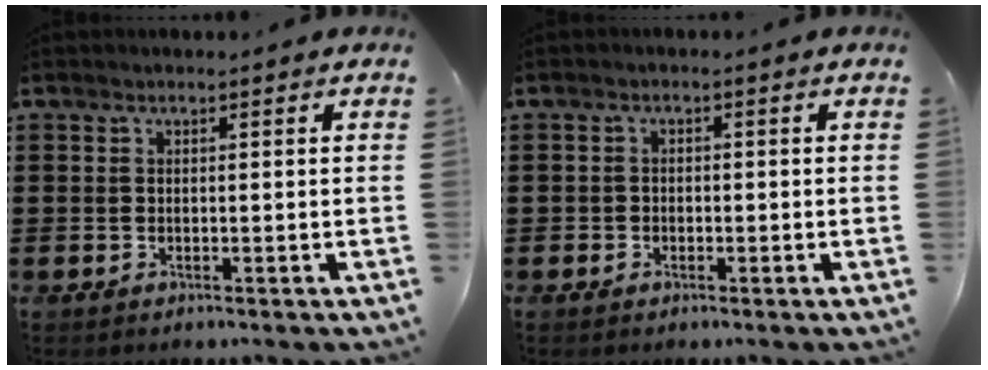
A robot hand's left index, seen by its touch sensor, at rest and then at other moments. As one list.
[{"total": 1.0, "force": [-0.5, 0.9, 0.2], "torque": [-0.007, 0.003, -0.013]}]